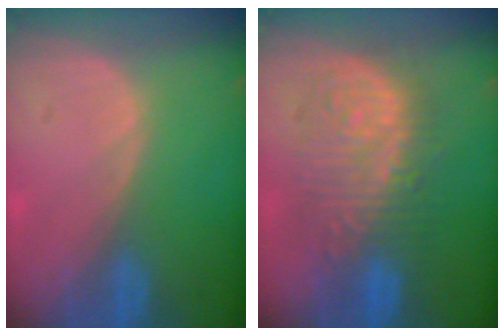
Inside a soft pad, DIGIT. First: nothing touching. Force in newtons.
{"total": 9.8, "press": 9.8, "slide": 0.4}